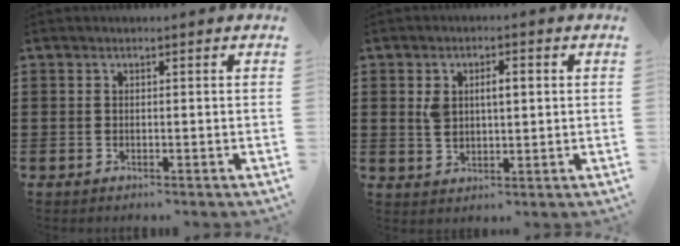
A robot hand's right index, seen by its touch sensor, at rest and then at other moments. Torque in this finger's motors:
{"motor_torque": [0.16, -0.13, 0.26, 0.06]}